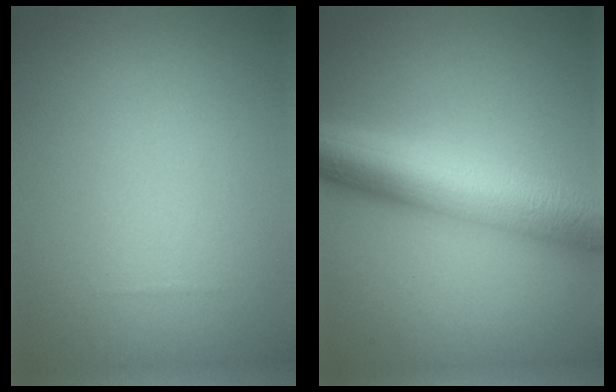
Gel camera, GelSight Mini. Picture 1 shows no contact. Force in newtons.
{"total": 9.6, "press": 9.6, "slide": 0.1}